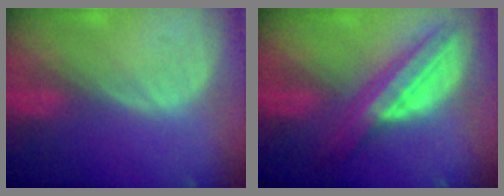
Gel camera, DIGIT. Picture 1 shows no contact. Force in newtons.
{"total": 8.6, "press": 8.6, "slide": 0.5}